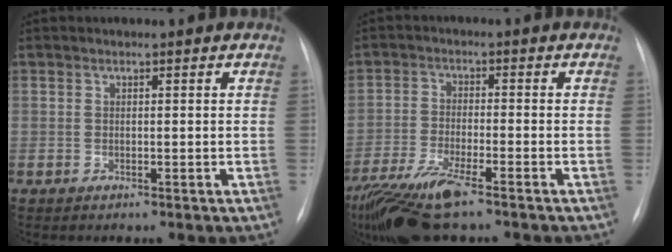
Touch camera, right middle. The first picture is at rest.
{"total": 12.1, "force": [-8.7, 2.1, 8.2], "torque": [-0.169, -0.026, -0.156]}